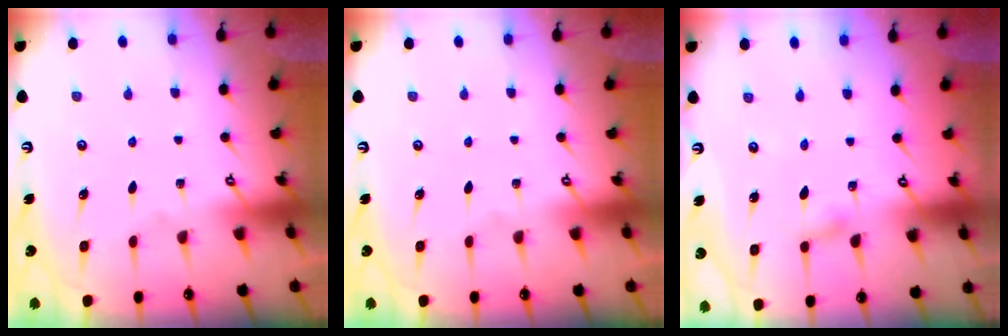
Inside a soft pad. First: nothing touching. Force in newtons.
{"total": 0.0}
{"total": 1.7, "press": 1.7, "slide": 0.2}